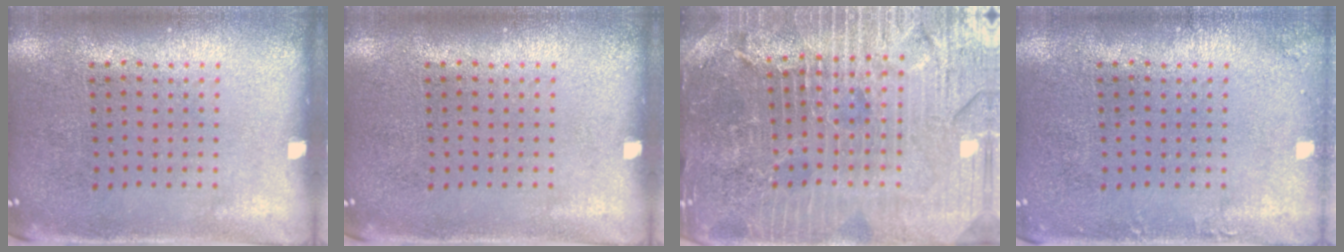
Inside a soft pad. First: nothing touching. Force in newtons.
{"total": 0.0}
{"total": 5.3, "press": 4.8, "slide": 2.2}
{"total": 1.0, "press": 1.0, "slide": 0.2}